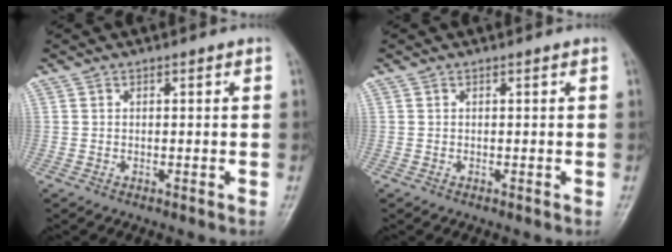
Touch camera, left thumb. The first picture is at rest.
{"total": 0.0}